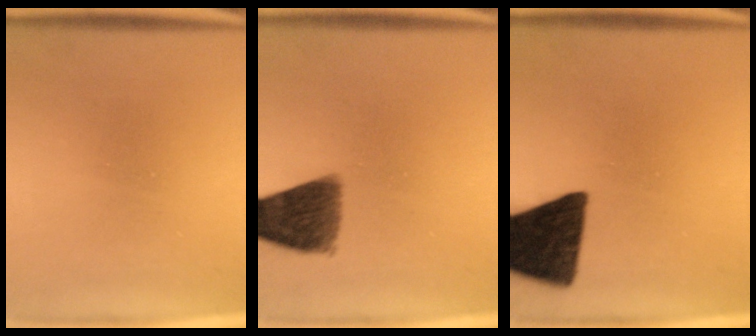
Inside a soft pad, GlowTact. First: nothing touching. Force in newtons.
{"total": 9.6}
{"total": 15.7}